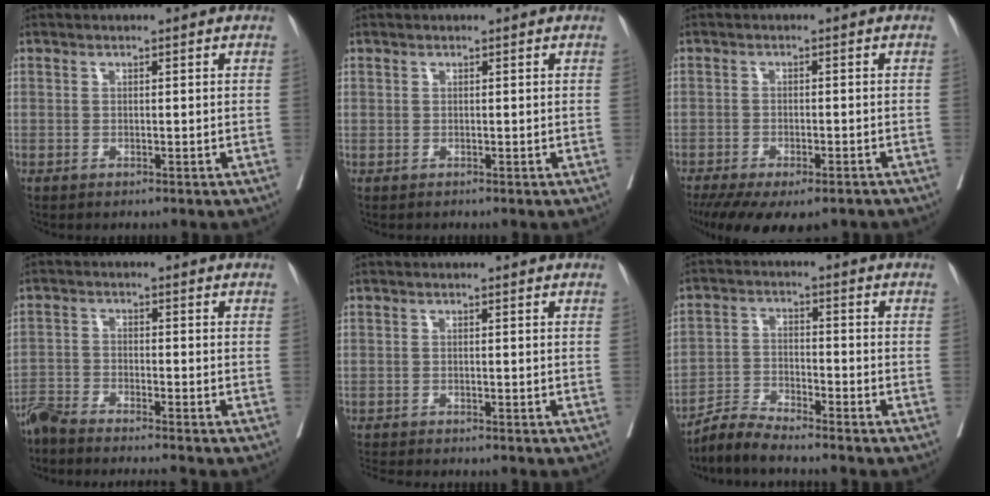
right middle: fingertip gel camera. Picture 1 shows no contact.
{"total": 0.6, "force": [0.0, 0.6, -0.1], "torque": [0.010, 0.005, -0.003]}
{"total": 13.4, "force": [-10.1, 4.6, 7.6], "torque": [-0.151, -0.025, -0.143]}
{"total": 8.1, "force": [-7.5, -0.5, 2.9], "torque": [-0.036, -0.016, -0.127]}
{"total": 6.3, "force": [-5.8, 0.9, 2.3], "torque": [-0.031, -0.009, -0.090]}
{"total": 5.3, "force": [-5.2, 0.1, 1.0], "torque": [-0.019, -0.010, -0.099]}